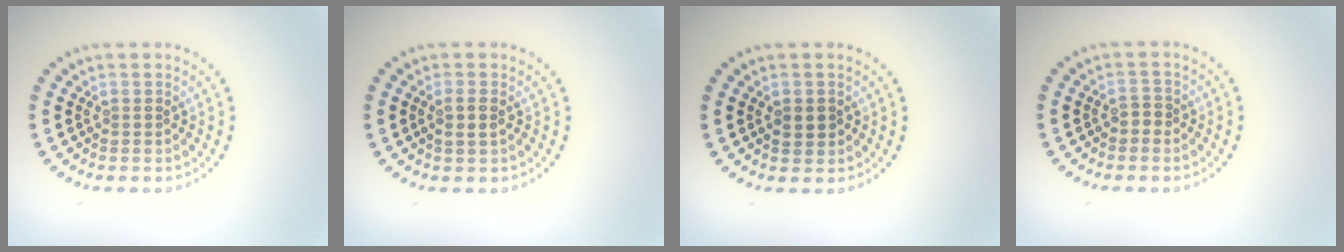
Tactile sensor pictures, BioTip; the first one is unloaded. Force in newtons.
{"total": 1.3, "press": 1.1, "slide": 0.6}
{"total": 1.6, "press": 1.6, "slide": 0.1}
{"total": 1.0, "press": 0.9, "slide": 0.4}